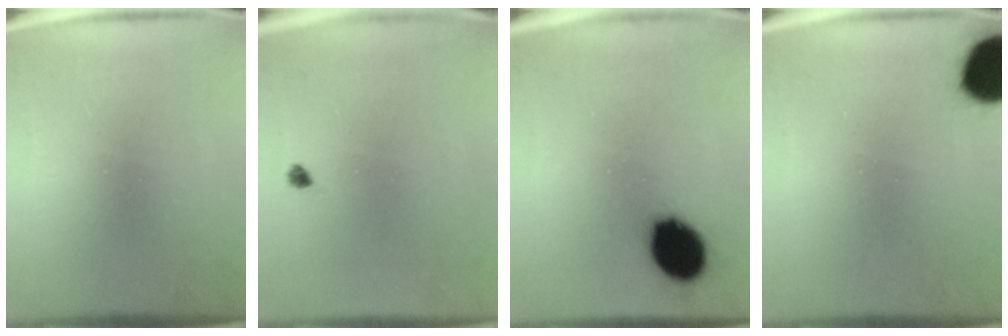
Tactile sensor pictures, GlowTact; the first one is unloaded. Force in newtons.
{"total": 0.9}
{"total": 12.9}
{"total": 15.7}